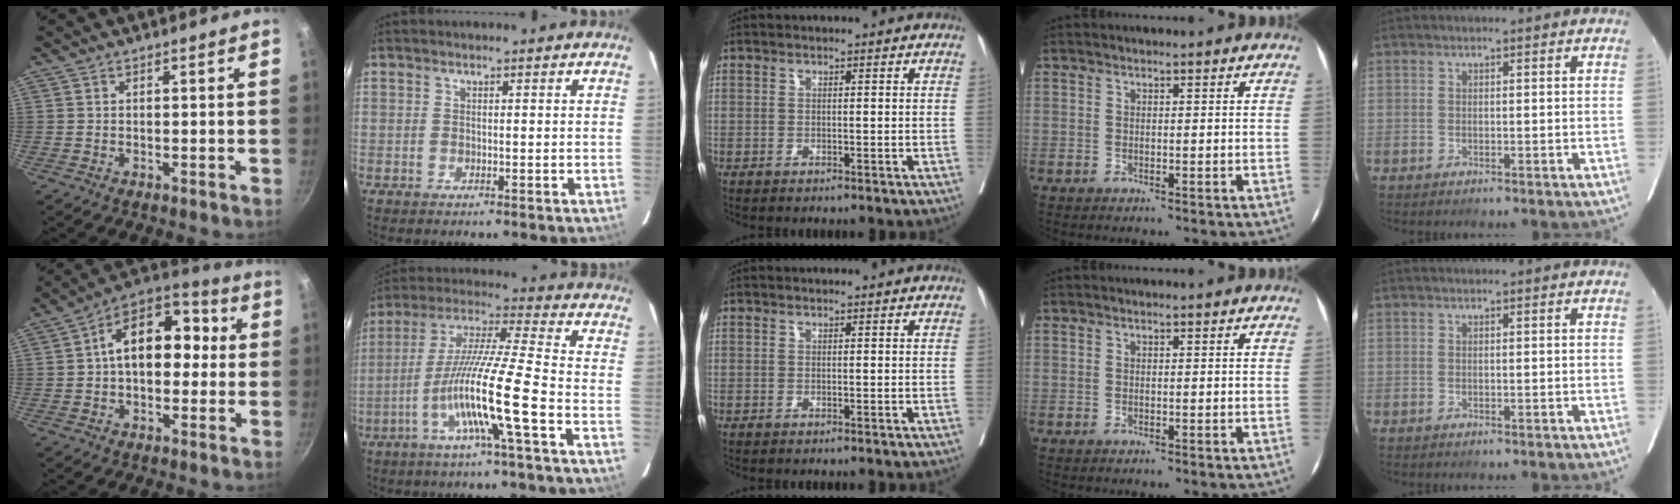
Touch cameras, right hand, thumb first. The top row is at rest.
{"thumb": {"total": 15.3, "force": [1.4, 9.4, 11.9], "torque": [-0.151, 0.044, 0.008]}, "index": {"total": 14.0, "force": [-5.2, -1.3, 13.0], "torque": [-0.249, -0.003, -0.103]}}